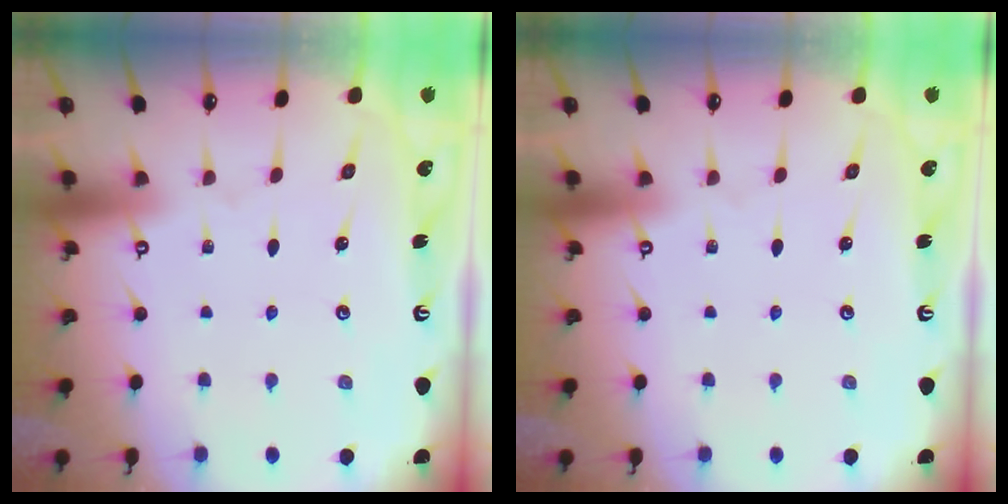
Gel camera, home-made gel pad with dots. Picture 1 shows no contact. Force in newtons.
{"total": 0.0}